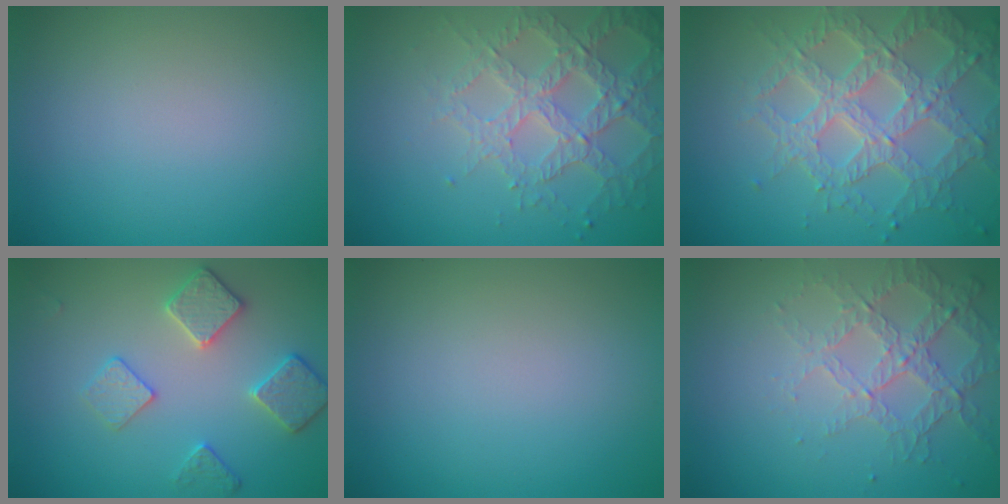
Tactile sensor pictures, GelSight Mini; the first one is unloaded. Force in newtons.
{"total": 4.4, "press": 4.1, "slide": 1.6}
{"total": 7.0, "press": 5.2, "slide": 4.6}
{"total": 3.3, "press": 3.2, "slide": 0.6}
{"total": 0.0}
{"total": 4.2, "press": 3.0, "slide": 2.9}